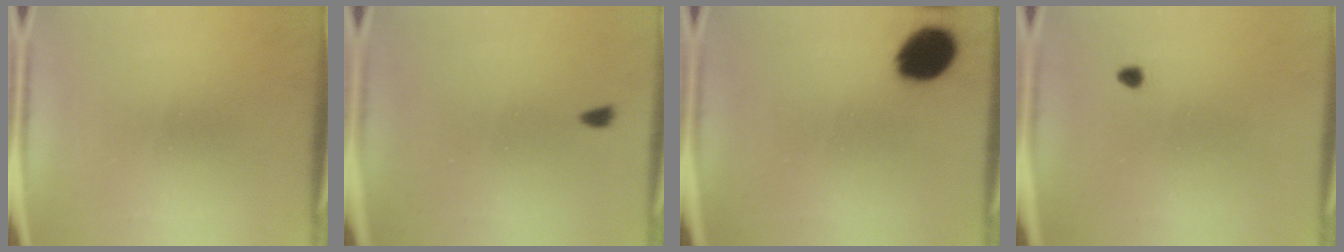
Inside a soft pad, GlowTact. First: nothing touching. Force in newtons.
{"total": 1.1}
{"total": 10.8}
{"total": 1.0}